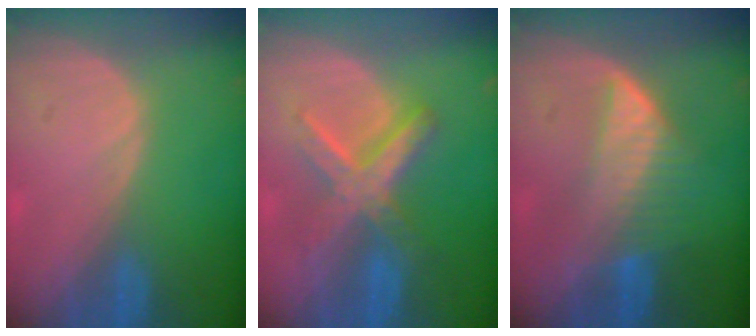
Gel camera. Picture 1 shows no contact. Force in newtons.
{"total": 7.2, "press": 7.2, "slide": 0.4}
{"total": 6.9, "press": 6.1, "slide": 3.2}